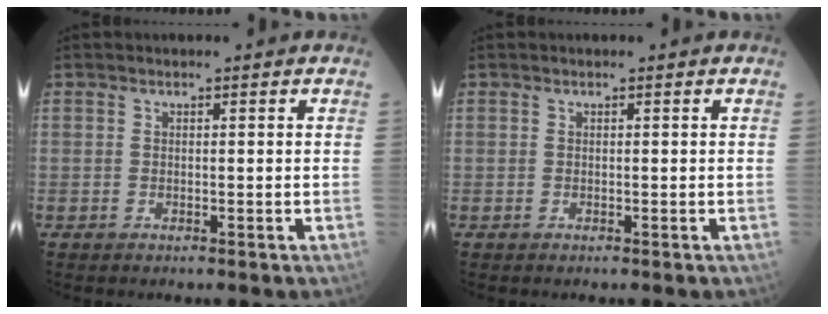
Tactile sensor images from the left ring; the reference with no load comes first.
{"total": 0.0}